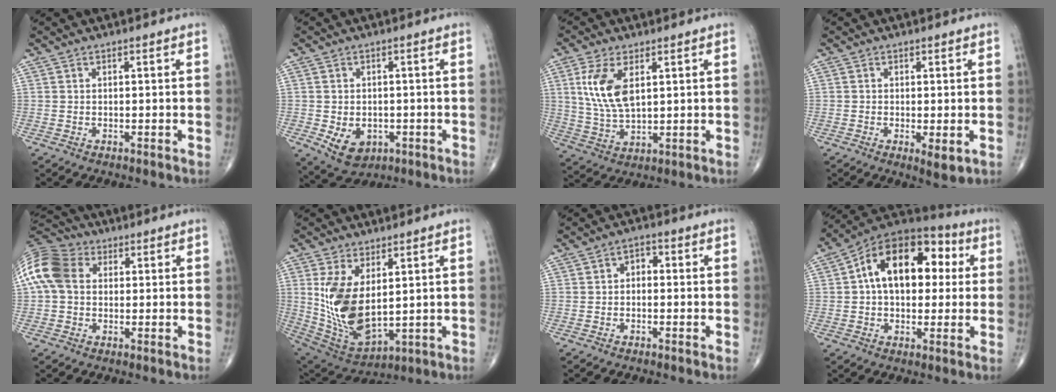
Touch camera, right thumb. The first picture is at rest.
{"total": 6.9, "force": [-2.0, 5.1, 4.2], "torque": [-0.059, 0.004, -0.017]}
{"total": 9.8, "force": [3.1, 4.7, 8.0], "torque": [-0.165, -0.010, 0.067]}
{"total": 3.4, "force": [-0.8, 1.1, 3.1], "torque": [-0.053, -0.012, -0.013]}
{"total": 11.6, "force": [1.8, 8.7, 7.5], "torque": [-0.153, 0.028, 0.023]}
{"total": 14.3, "force": [2.6, 7.4, 11.9], "torque": [-0.221, -0.022, 0.077]}
{"total": 2.4, "force": [-0.2, 1.7, 1.6], "torque": [-0.009, 0.011, -0.015]}
{"total": 18.5, "force": [3.3, 11.4, 14.2], "torque": [-0.188, 0.035, 0.042]}